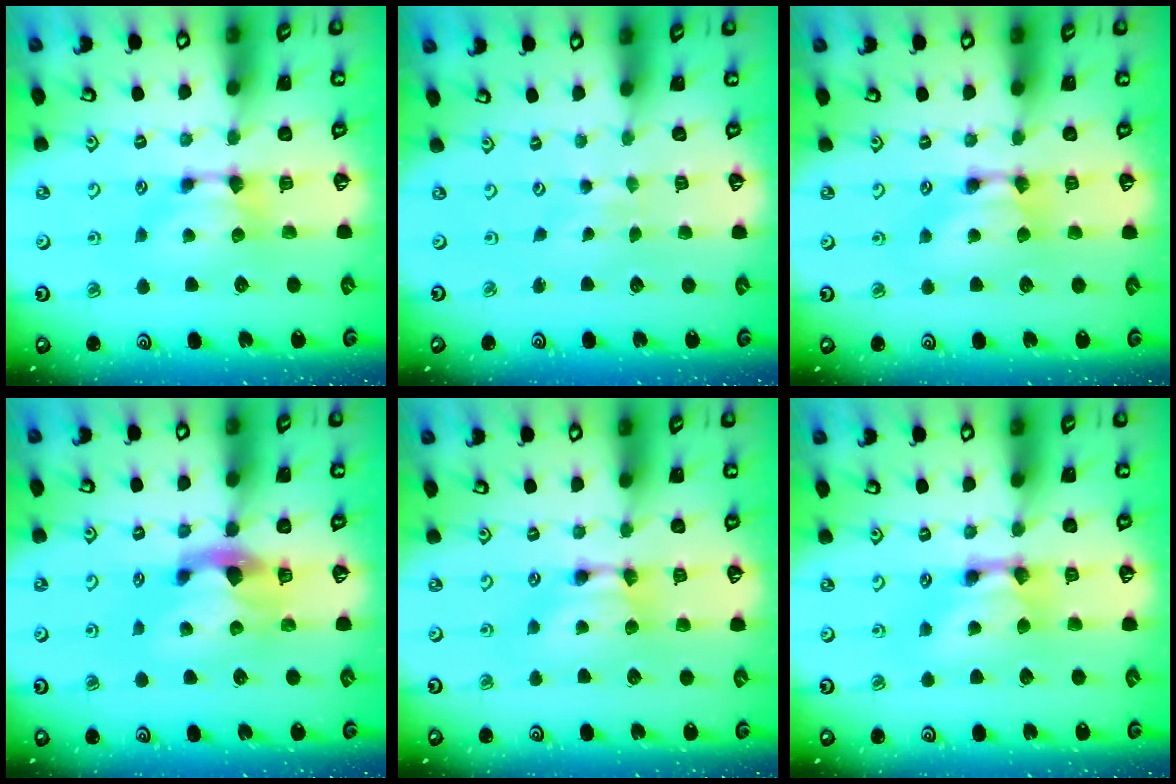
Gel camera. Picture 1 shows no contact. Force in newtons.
{"total": 2.7, "press": 2.6, "slide": 0.4}
{"total": 1.6, "press": 1.6, "slide": 0.1}
{"total": 2.7, "press": 2.4, "slide": 1.3}
{"total": 1.6, "press": 1.6, "slide": 0.2}
{"total": 2.7, "press": 2.7, "slide": 0.2}